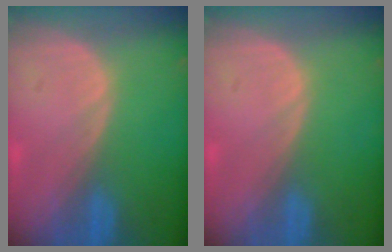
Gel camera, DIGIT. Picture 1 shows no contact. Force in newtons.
{"total": 0.0}